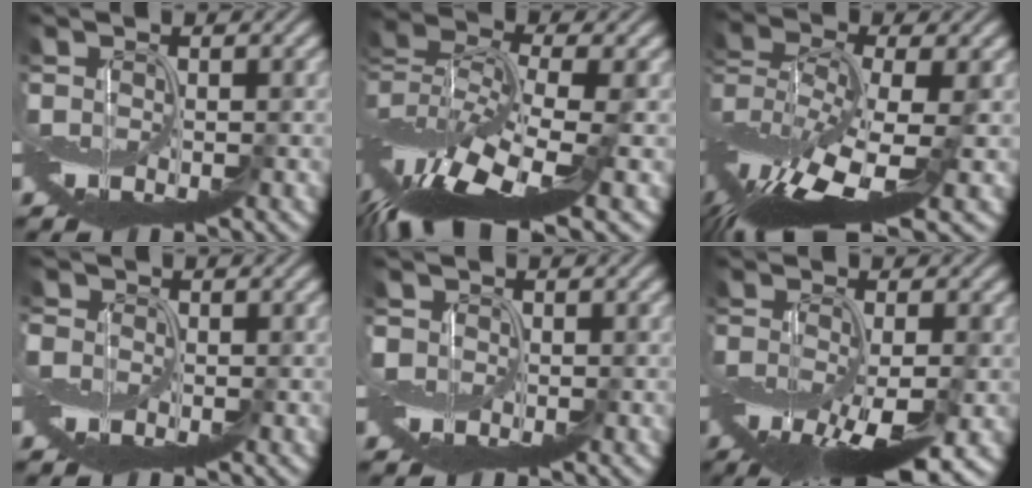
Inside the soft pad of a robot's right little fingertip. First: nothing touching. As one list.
[{"total": 12.3, "force": [-6.3, 4.4, 9.6], "torque": [-0.195, 0.005, -0.114]}, {"total": 13.4, "force": [-5.7, 4.5, 11.2], "torque": [-0.242, 0.004, -0.101]}, {"total": 1.8, "force": [-0.4, 1.6, 0.6], "torque": [-0.020, -0.001, -0.008]}, {"total": 2.4, "force": [0.2, 2.3, 0.7], "torque": [-0.021, 0.008, -0.003]}, {"total": 8.8, "force": [-4.3, 2.7, 7.2], "torque": [-0.137, -0.032, -0.061]}]